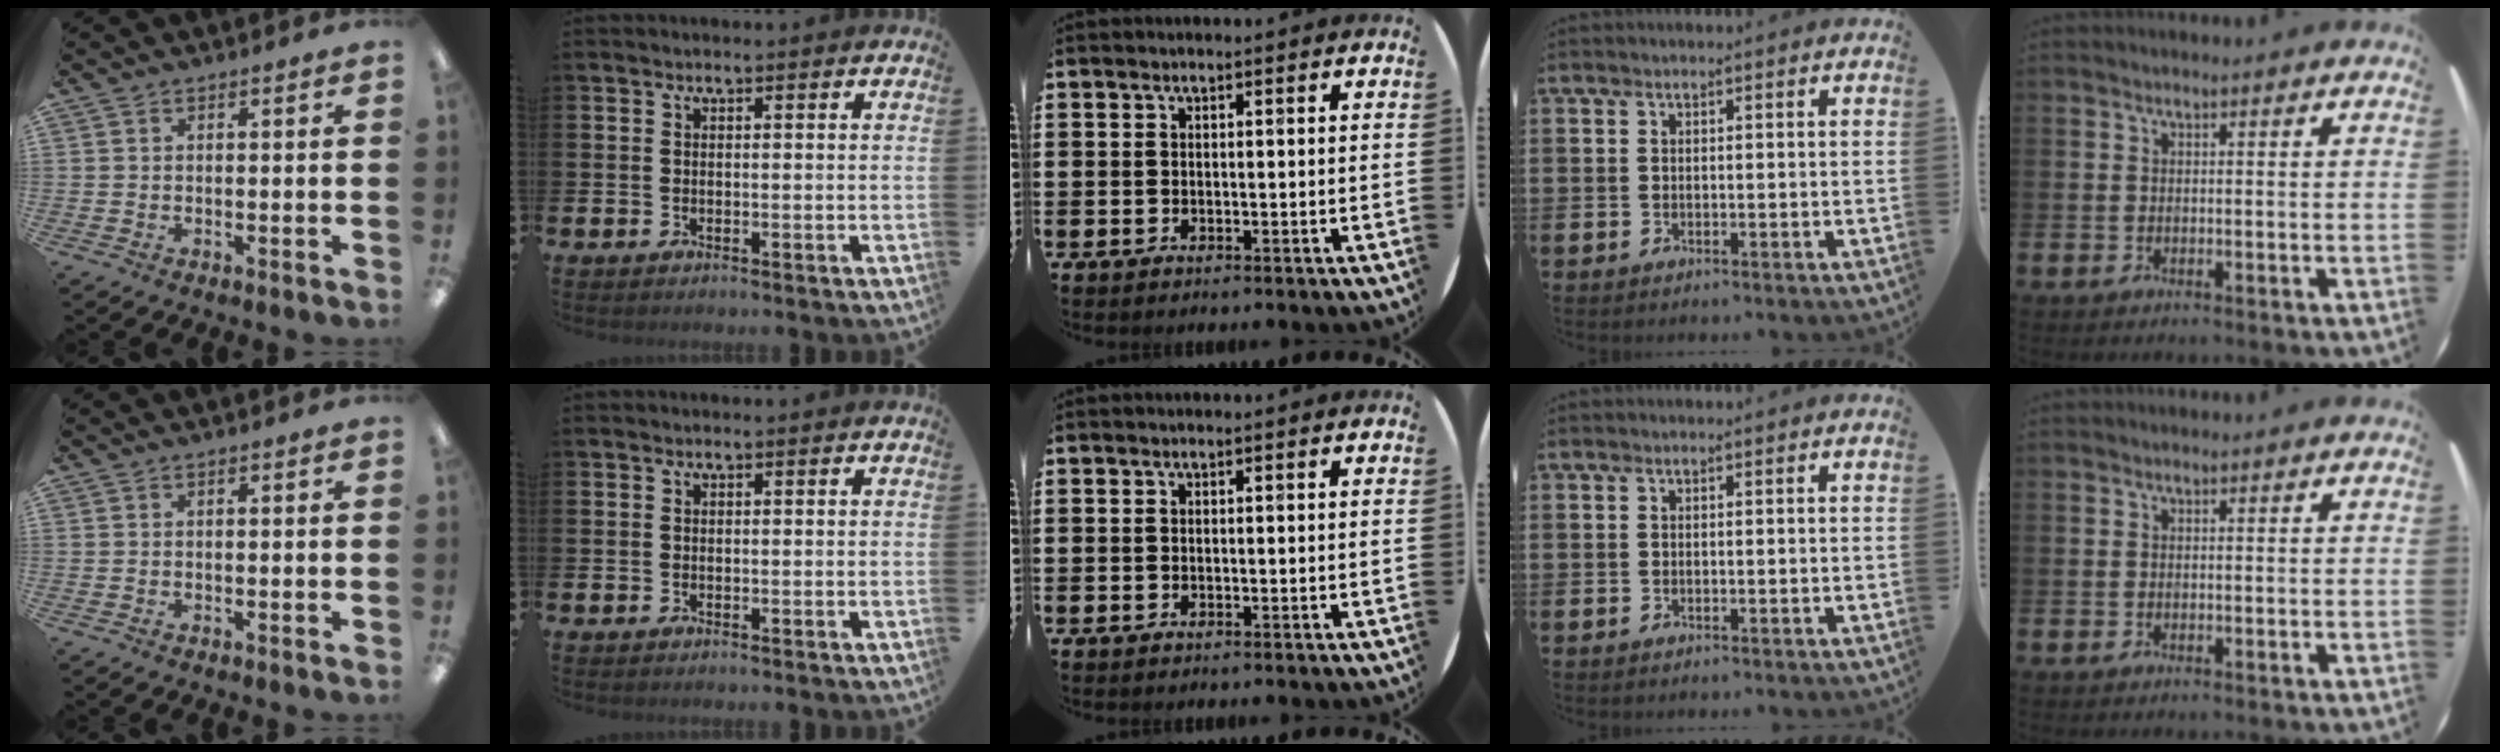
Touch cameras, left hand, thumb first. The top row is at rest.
{}